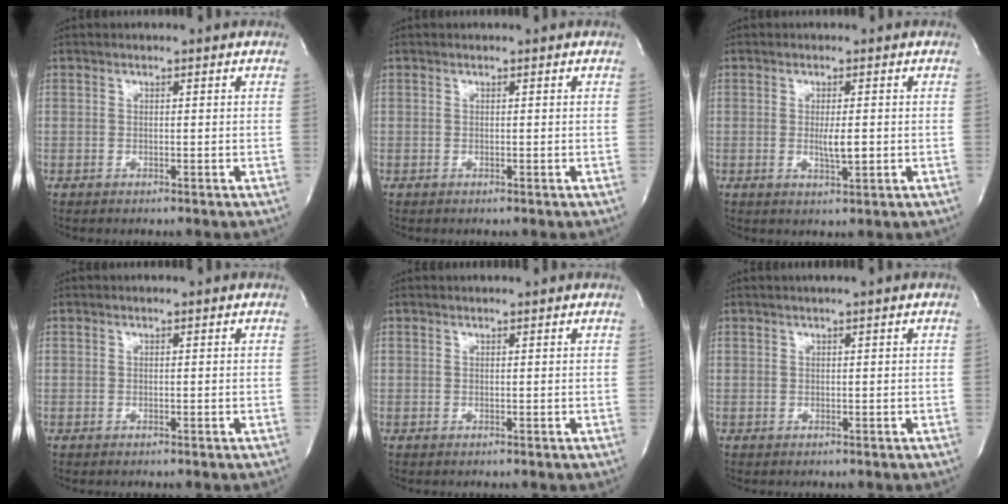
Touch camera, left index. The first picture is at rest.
{"total": 0.0}
{"total": 2.9, "force": [-0.3, 0.4, 2.8], "torque": [-0.054, -0.006, -0.003]}
{"total": 0.0}
{"total": 0.9, "force": [0.9, -0.1, 0.2], "torque": [-0.002, 0.008, 0.017]}
{"total": 1.1, "force": [0.7, -0.3, 0.8], "torque": [-0.020, 0.003, 0.018]}